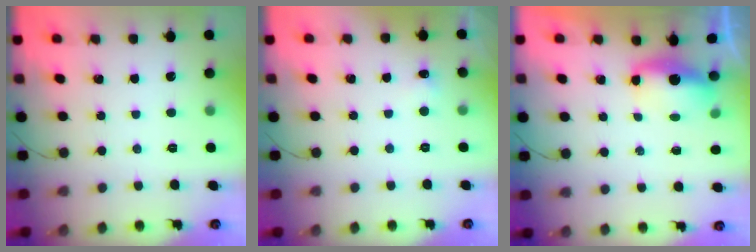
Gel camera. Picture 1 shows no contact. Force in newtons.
{"total": 3.9, "press": 3.7, "slide": 1.3}
{"total": 5.7, "press": 5.7, "slide": 0.4}